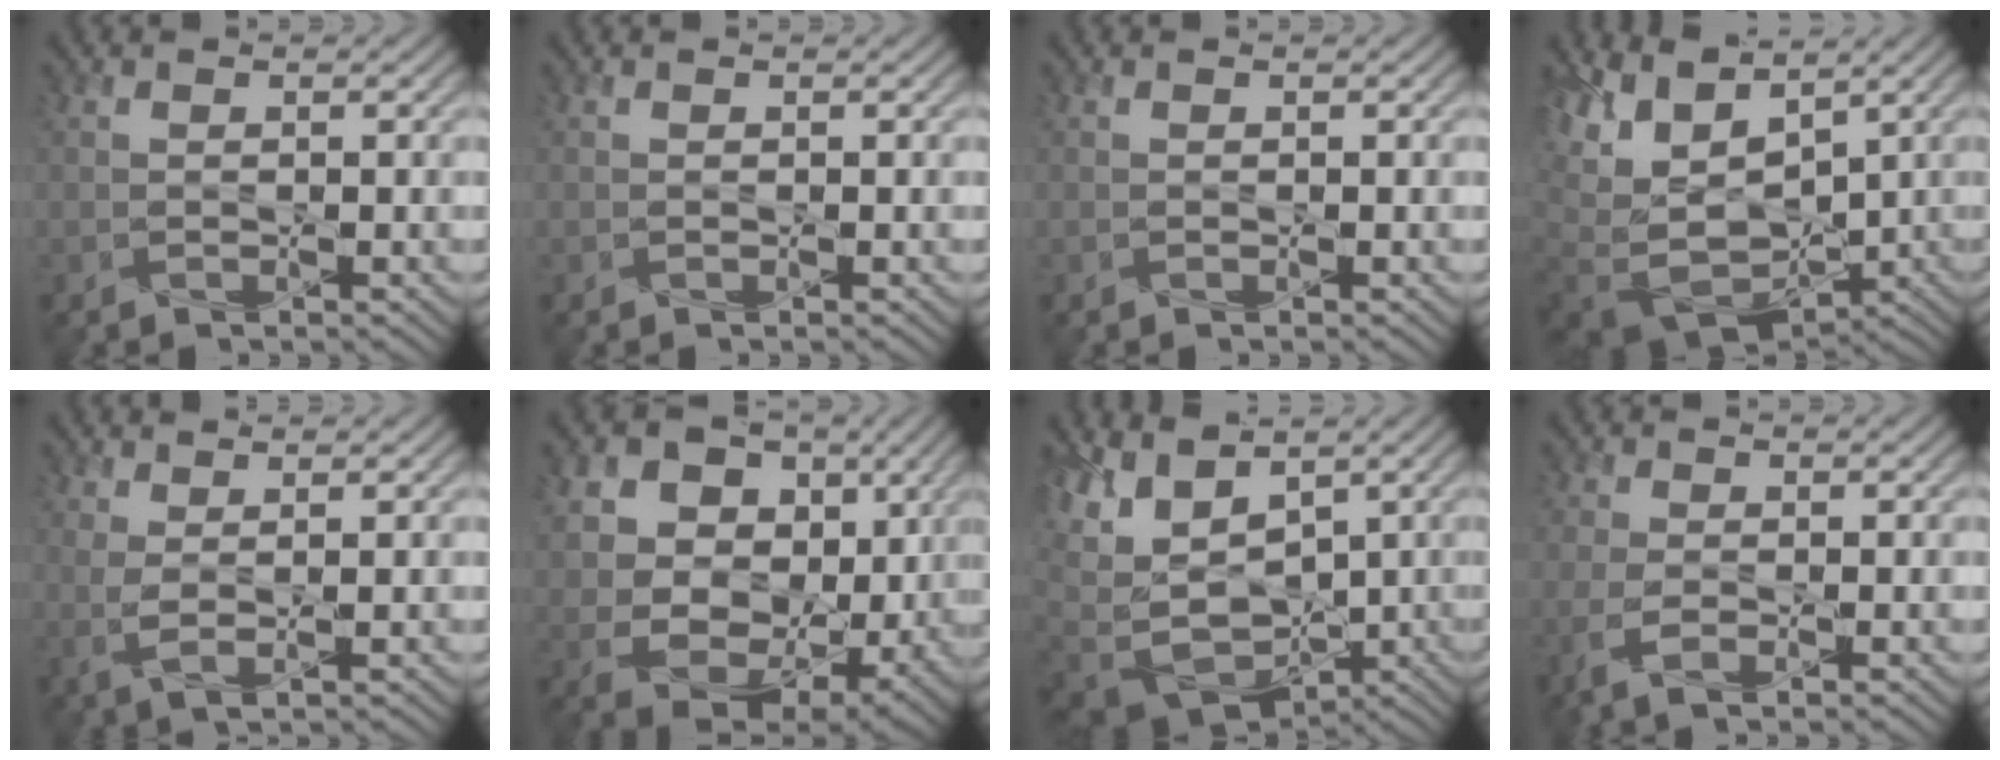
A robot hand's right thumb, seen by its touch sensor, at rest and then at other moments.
{"total": 0.0}
{"total": 0.0}
{"total": 12.0, "force": [0.8, 8.1, 8.8], "torque": [-0.213, -0.012, 0.075]}
{"total": 2.4, "force": [1.2, 0.5, 2.1], "torque": [-0.047, 0.000, 0.024]}
{"total": 16.4, "force": [5.3, 12.3, 9.4], "torque": [-0.215, 0.033, 0.101]}
{"total": 11.4, "force": [0.1, 7.3, 8.7], "torque": [-0.201, -0.018, 0.042]}
{"total": 3.8, "force": [-1.2, 1.8, 3.1], "torque": [-0.084, -0.007, -0.026]}